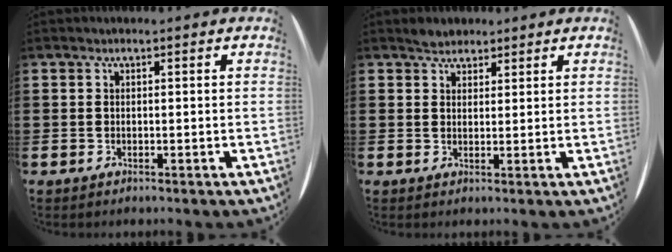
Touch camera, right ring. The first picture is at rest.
{"total": 1.9, "force": [1.7, 0.8, -0.2], "torque": [-0.002, 0.005, 0.036]}